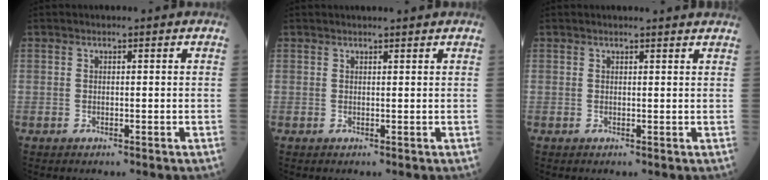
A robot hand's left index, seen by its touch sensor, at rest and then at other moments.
{"total": 2.3, "force": [2.2, 0.0, 0.7], "torque": [-0.006, 0.013, 0.029]}
{"total": 1.8, "force": [1.8, -0.3, 0.1], "torque": [0.000, 0.002, 0.006]}